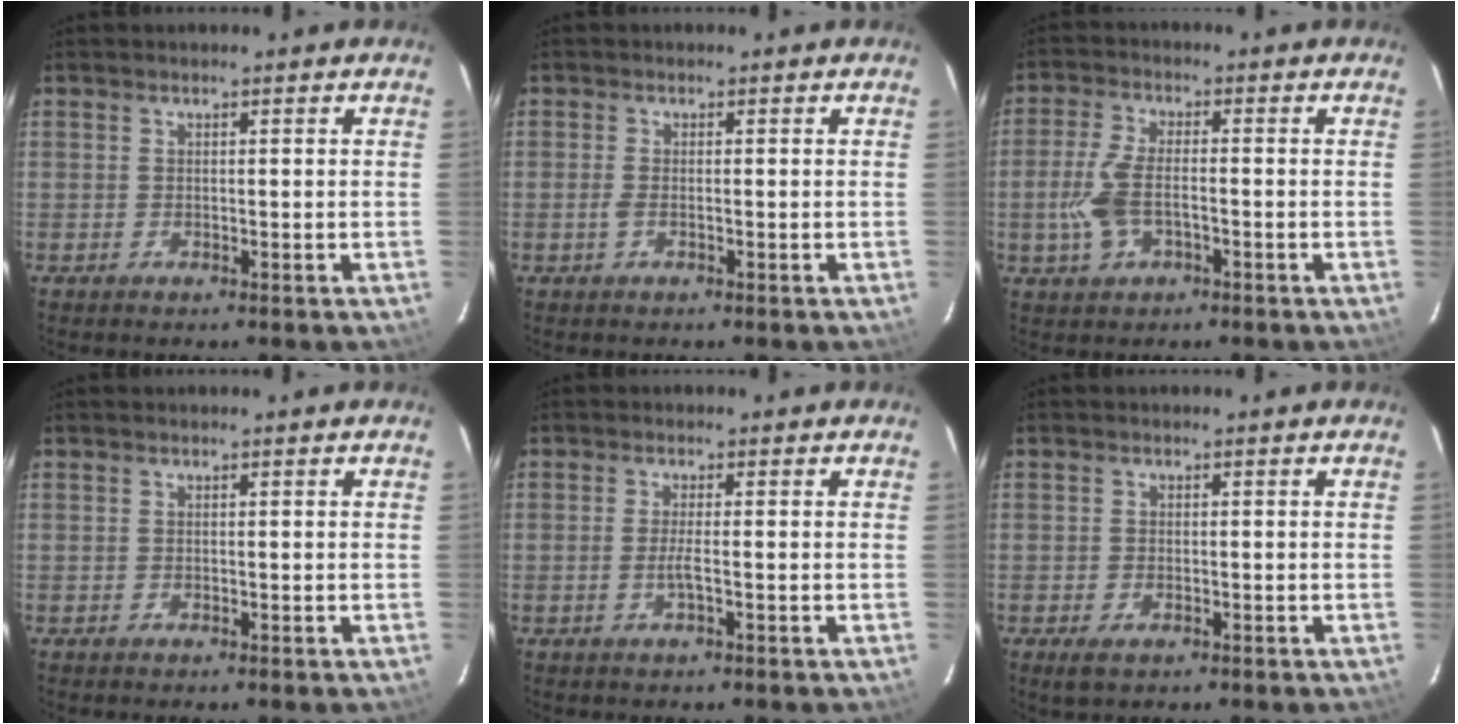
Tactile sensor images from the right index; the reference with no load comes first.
{"total": 1.4, "force": [-0.6, 0.4, 1.3], "torque": [-0.030, -0.001, -0.011]}
{"total": 7.3, "force": [-2.1, 3.6, 6.0], "torque": [-0.137, 0.002, -0.039]}
{"total": 0.0}
{"total": 2.1, "force": [-0.7, -0.3, 1.9], "torque": [-0.038, -0.001, -0.013]}
{"total": 2.6, "force": [-1.4, 1.4, 1.6], "torque": [-0.032, -0.008, -0.023]}